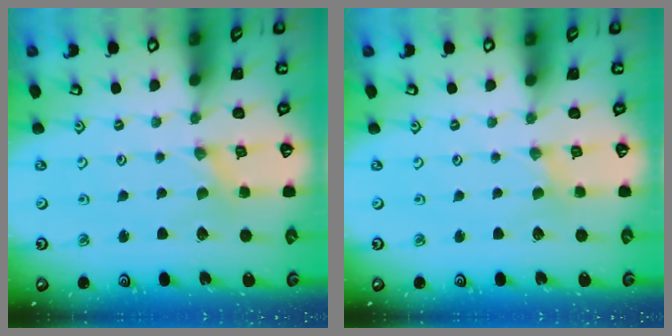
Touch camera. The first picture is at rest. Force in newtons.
{"total": 0.7, "press": 0.7, "slide": 0.1}